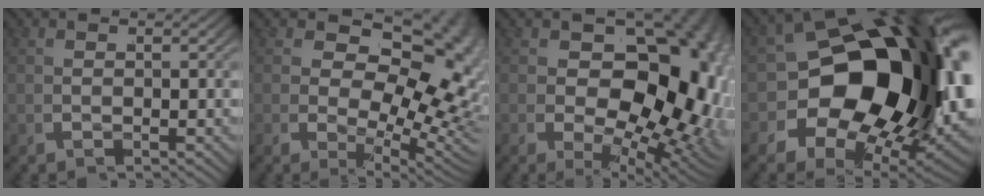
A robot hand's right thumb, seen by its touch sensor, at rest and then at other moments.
{"total": 11.8, "force": [1.2, 7.8, 8.8], "torque": [-0.125, -0.027, 0.022]}
{"total": 16.4, "force": [-0.2, 10.4, 12.7], "torque": [-0.194, -0.052, 0.021]}
{"total": 25.5, "force": [0.5, 15.2, 20.4], "torque": [-0.315, -0.050, 0.029]}